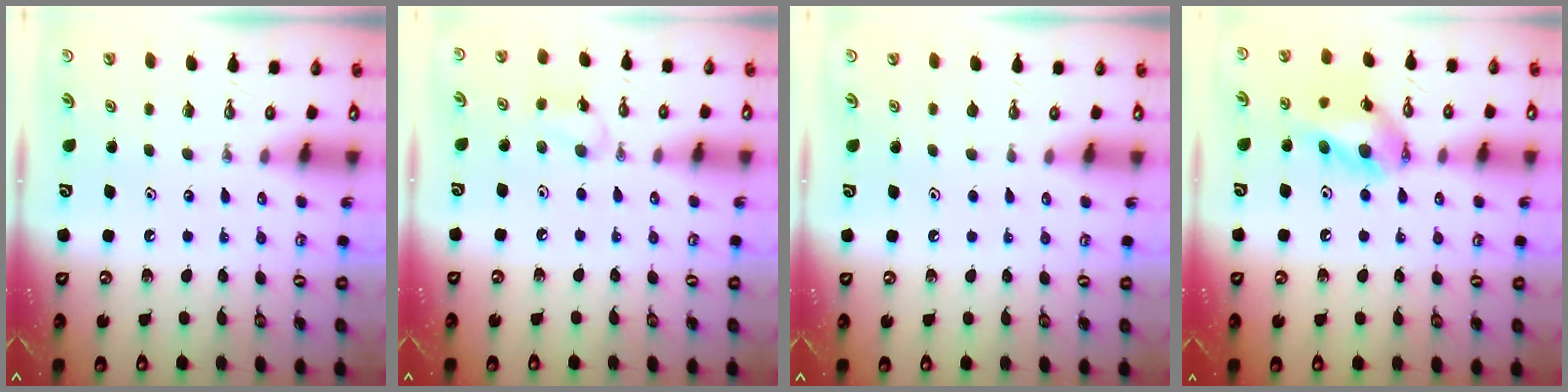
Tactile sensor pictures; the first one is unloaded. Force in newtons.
{"total": 6.0, "press": 6.0, "slide": 0.8}
{"total": 0.5, "press": 0.0, "slide": 0.5}
{"total": 14.6, "press": 14.2, "slide": 3.2}